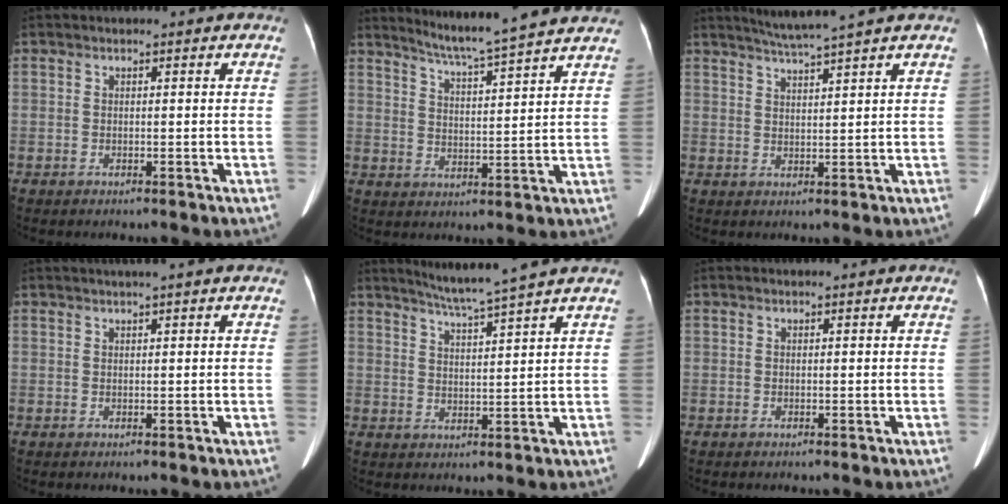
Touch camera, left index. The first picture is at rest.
{"total": 13.4, "force": [12.2, -1.2, 5.4], "torque": [-0.096, -0.005, 0.166]}
{"total": 5.6, "force": [4.7, -1.6, 2.5], "torque": [-0.045, 0.005, 0.080]}
{"total": 1.5, "force": [1.0, -0.3, 1.1], "torque": [-0.019, 0.007, 0.021]}
{"total": 7.4, "force": [6.3, -2.0, 3.4], "torque": [-0.057, -0.003, 0.100]}
{"total": 0.0}